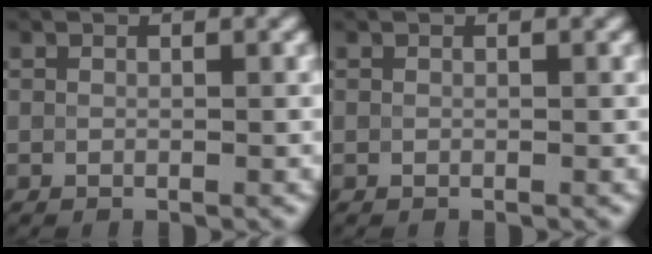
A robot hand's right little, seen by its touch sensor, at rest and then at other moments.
{"total": 0.0}